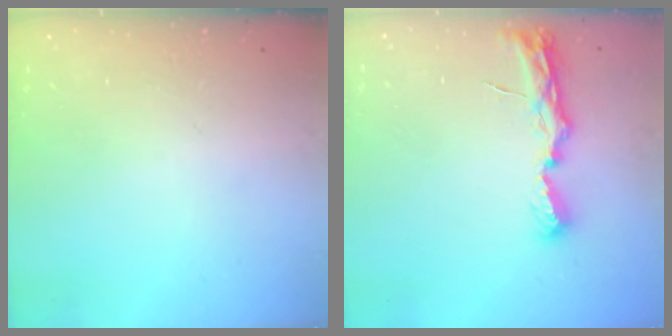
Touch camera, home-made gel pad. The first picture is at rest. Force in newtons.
{"total": 8.0, "press": 8.0, "slide": 0.7}